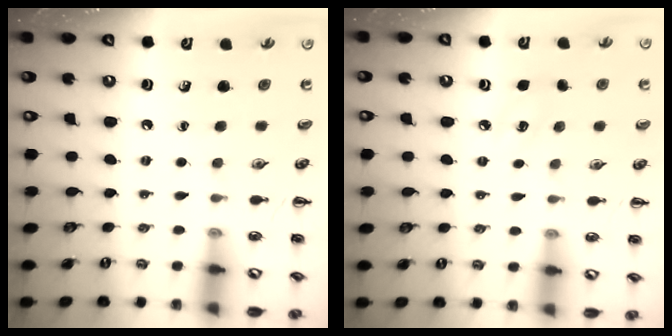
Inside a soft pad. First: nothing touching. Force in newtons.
{"total": 6.0, "press": 5.7, "slide": 1.6}